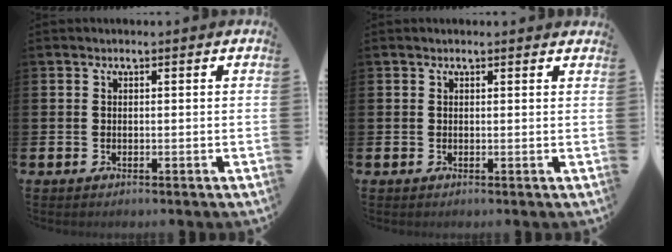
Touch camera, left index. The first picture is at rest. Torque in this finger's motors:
{"motor_torque": [1.03, -1.11, 0.01, 0.01]}